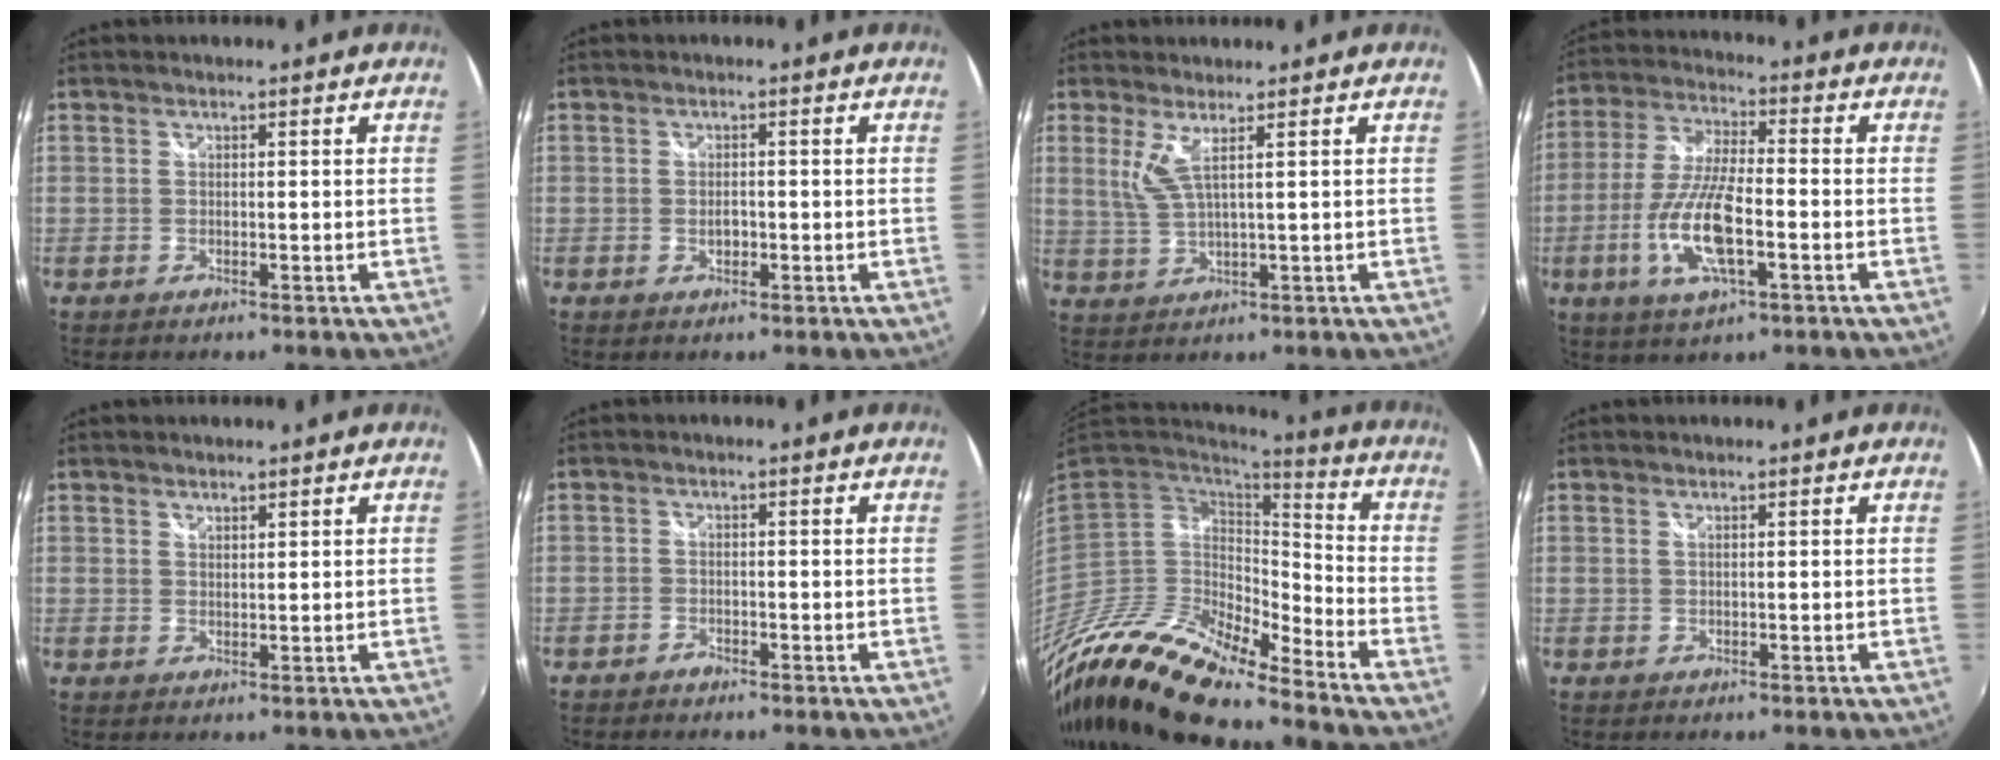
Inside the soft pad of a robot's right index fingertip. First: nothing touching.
{"total": 1.6, "force": [-0.4, 1.2, 1.0], "torque": [-0.017, 0.000, -0.007]}
{"total": 4.0, "force": [1.7, 0.1, 3.6], "torque": [-0.079, -0.009, 0.038]}
{"total": 13.0, "force": [-3.9, 3.9, 11.8], "torque": [-0.248, -0.009, -0.076]}
{"total": 1.3, "force": [1.2, 0.4, 0.3], "torque": [-0.002, 0.001, 0.021]}
{"total": 1.6, "force": [-1.3, 0.8, 0.3], "torque": [-0.012, 0.000, -0.027]}
{"total": 18.5, "force": [-15.4, 3.4, 9.7], "torque": [-0.177, -0.039, -0.297]}
{"total": 0.0}